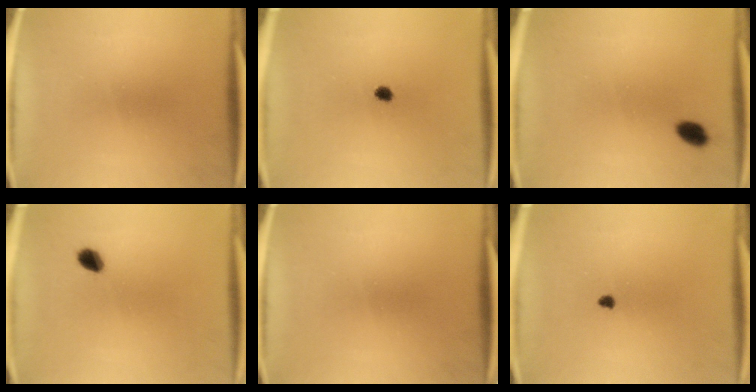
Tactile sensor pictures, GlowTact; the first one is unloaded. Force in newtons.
{"total": 1.8}
{"total": 2.9}
{"total": 2.9}
{"total": 0.0}
{"total": 1.0}